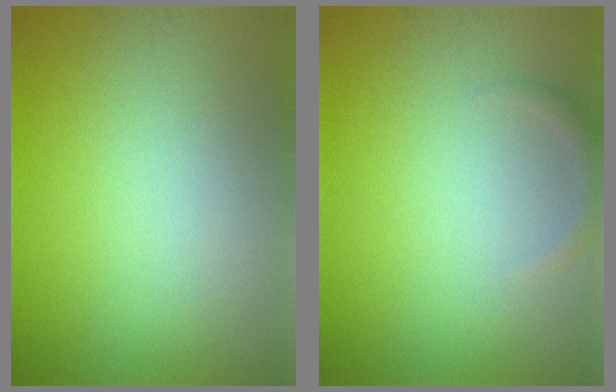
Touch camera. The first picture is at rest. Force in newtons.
{"total": 1.2, "press": 1.2, "slide": 0.2}